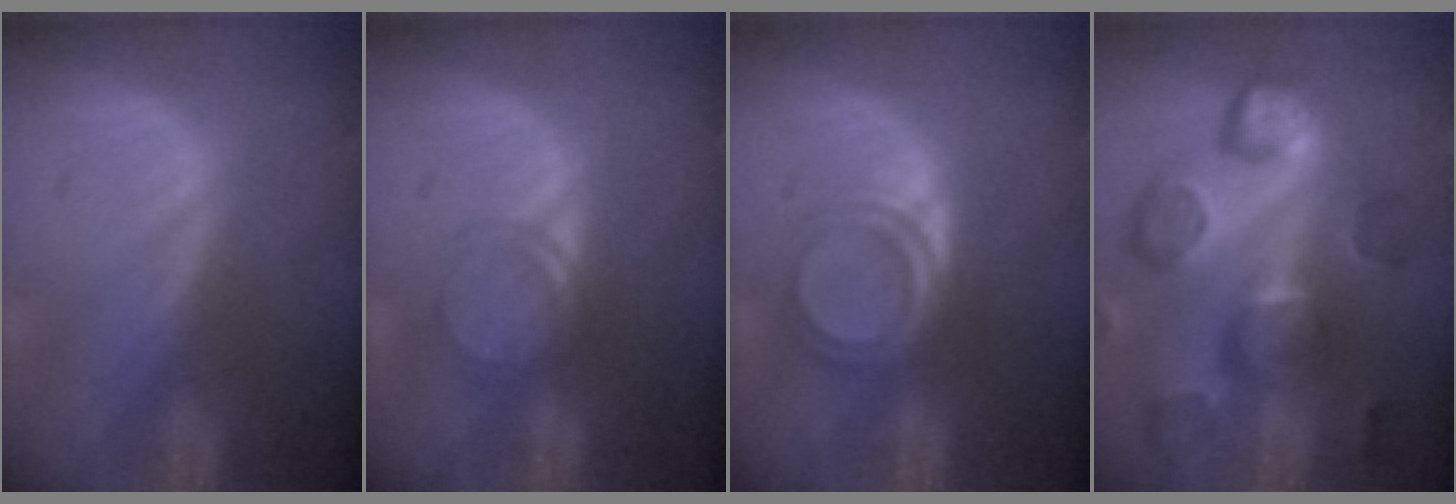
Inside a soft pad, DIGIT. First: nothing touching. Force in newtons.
{"total": 2.8, "press": 2.8, "slide": 0.2}
{"total": 5.1, "press": 4.3, "slide": 2.6}
{"total": 12.8, "press": 11.2, "slide": 6.2}